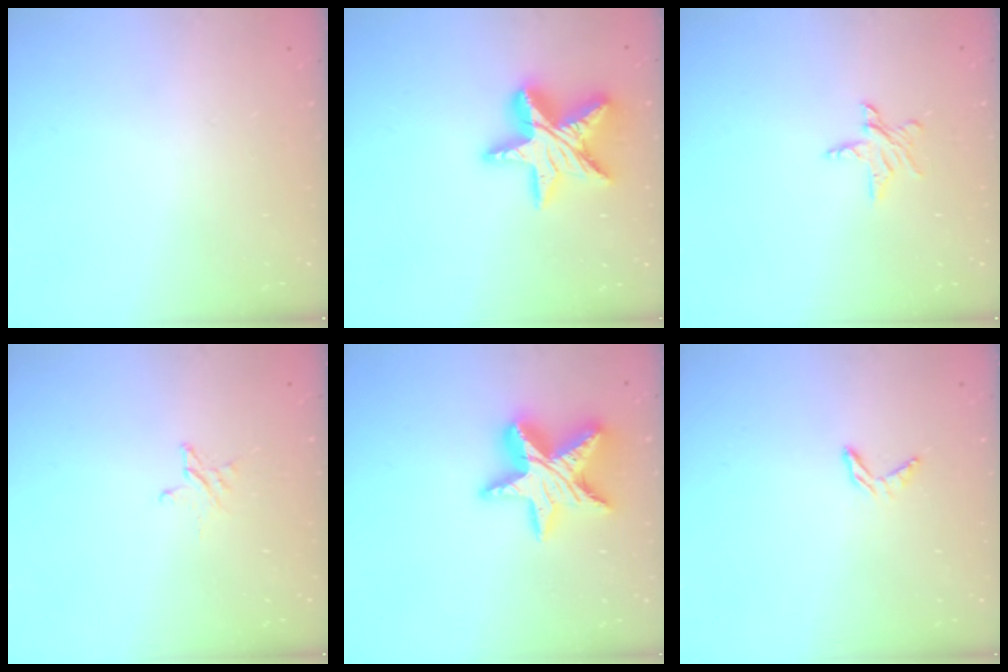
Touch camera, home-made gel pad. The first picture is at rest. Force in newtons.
{"total": 17.9, "press": 17.9, "slide": 1.4}
{"total": 6.3, "press": 6.2, "slide": 0.5}
{"total": 2.7, "press": 2.7, "slide": 0.2}
{"total": 17.0, "press": 16.9, "slide": 1.2}
{"total": 4.1, "press": 4.1, "slide": 0.2}